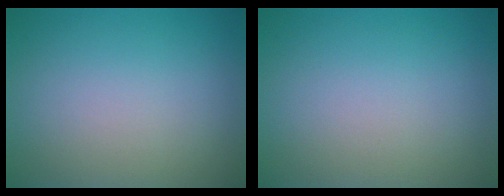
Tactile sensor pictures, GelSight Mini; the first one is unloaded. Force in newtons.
{"total": 0.0}